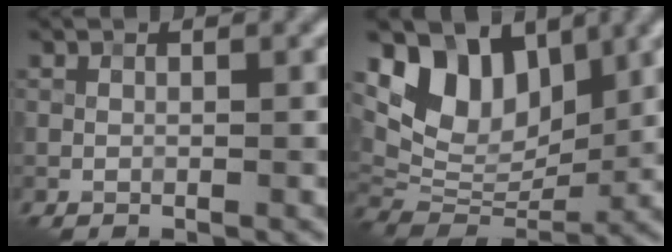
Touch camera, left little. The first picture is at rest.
{"total": 8.2, "force": [4.1, 5.3, 4.7], "torque": [-0.080, -0.009, 0.071]}